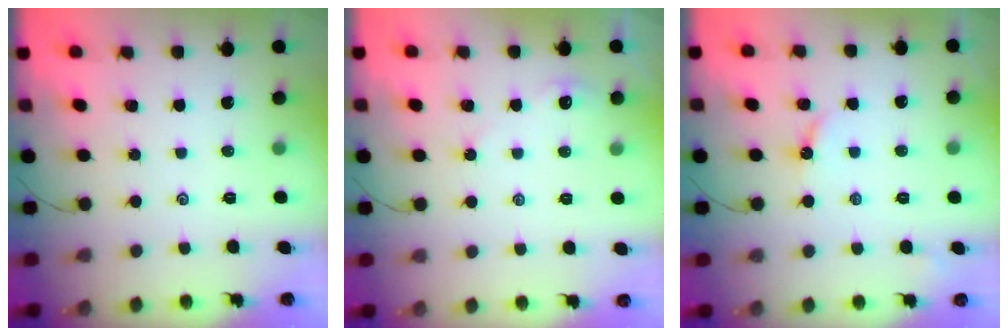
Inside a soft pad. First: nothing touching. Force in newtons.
{"total": 2.6, "press": 2.5, "slide": 0.5}
{"total": 2.8, "press": 2.8, "slide": 0.2}